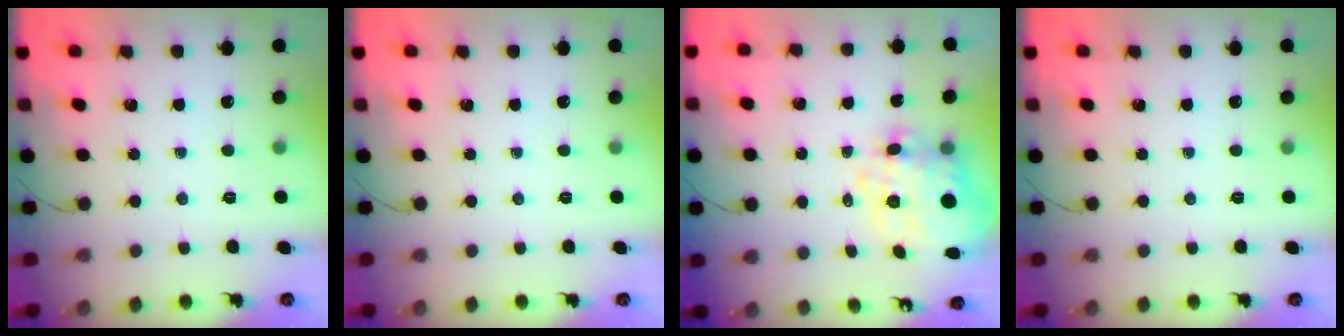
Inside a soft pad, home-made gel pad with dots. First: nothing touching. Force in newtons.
{"total": 0.0}
{"total": 7.8, "press": 7.1, "slide": 3.4}
{"total": 0.0}